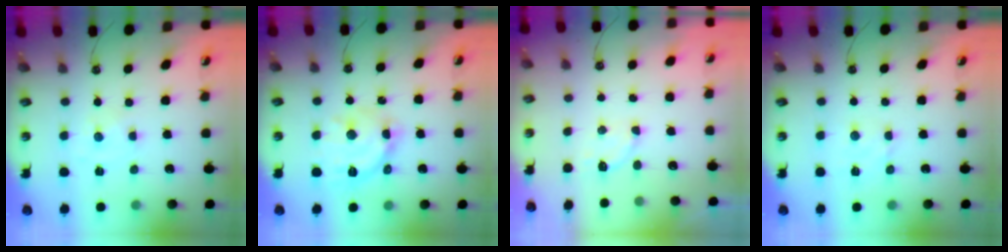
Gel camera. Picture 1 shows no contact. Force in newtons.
{"total": 14.2, "press": 14.2, "slide": 1.1}
{"total": 3.3, "press": 3.1, "slide": 1.0}
{"total": 3.3, "press": 3.3, "slide": 0.4}